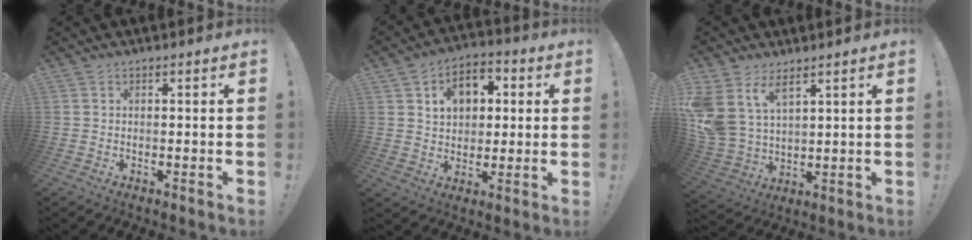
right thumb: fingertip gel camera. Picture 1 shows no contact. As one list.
[{"total": 11.1, "force": [3.8, 8.2, 6.4], "torque": [-0.101, -0.002, 0.074]}, {"total": 10.8, "force": [6.5, 6.4, 5.8], "torque": [-0.135, -0.043, 0.128]}]